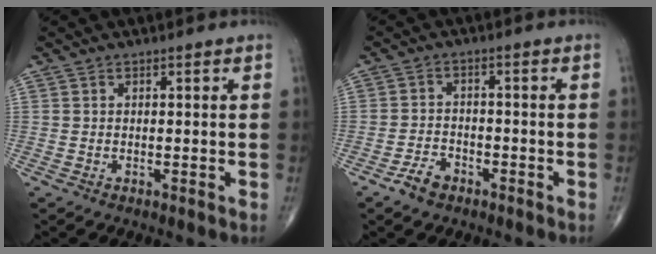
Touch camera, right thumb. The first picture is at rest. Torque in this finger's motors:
{"motor_torque": [0.83, 0.64, -0.08, -0.49, 0.00]}